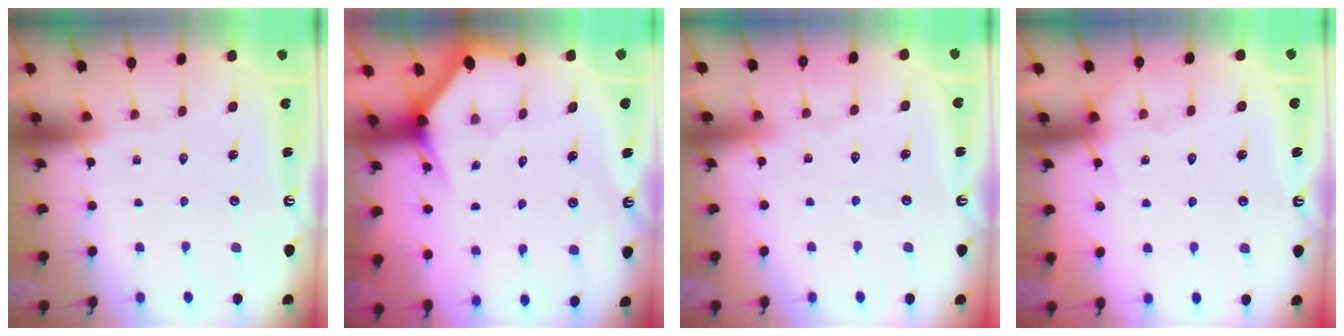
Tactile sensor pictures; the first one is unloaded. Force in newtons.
{"total": 3.0, "press": 3.0, "slide": 0.1}
{"total": 2.6, "press": 2.6, "slide": 0.3}
{"total": 5.7, "press": 5.6, "slide": 0.7}